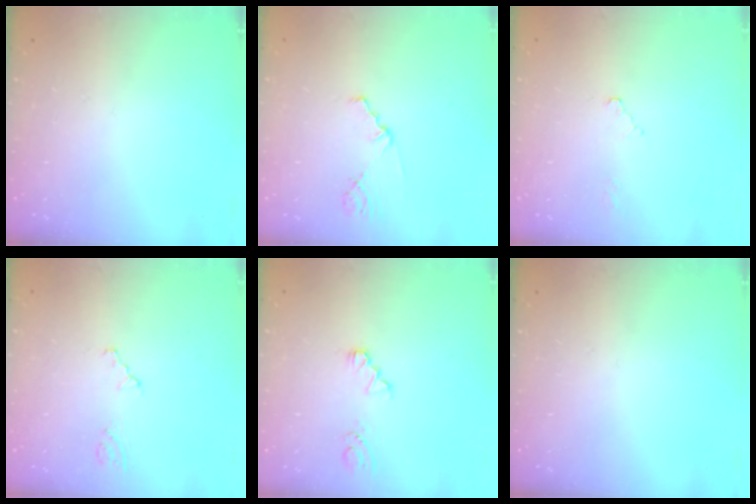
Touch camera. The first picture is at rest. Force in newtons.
{"total": 1.4, "press": 1.3, "slide": 0.3}
{"total": 2.6, "press": 2.6, "slide": 0.3}
{"total": 1.3, "press": 1.3, "slide": 0.4}
{"total": 1.9, "press": 1.9, "slide": 0.2}
{"total": 0.0}